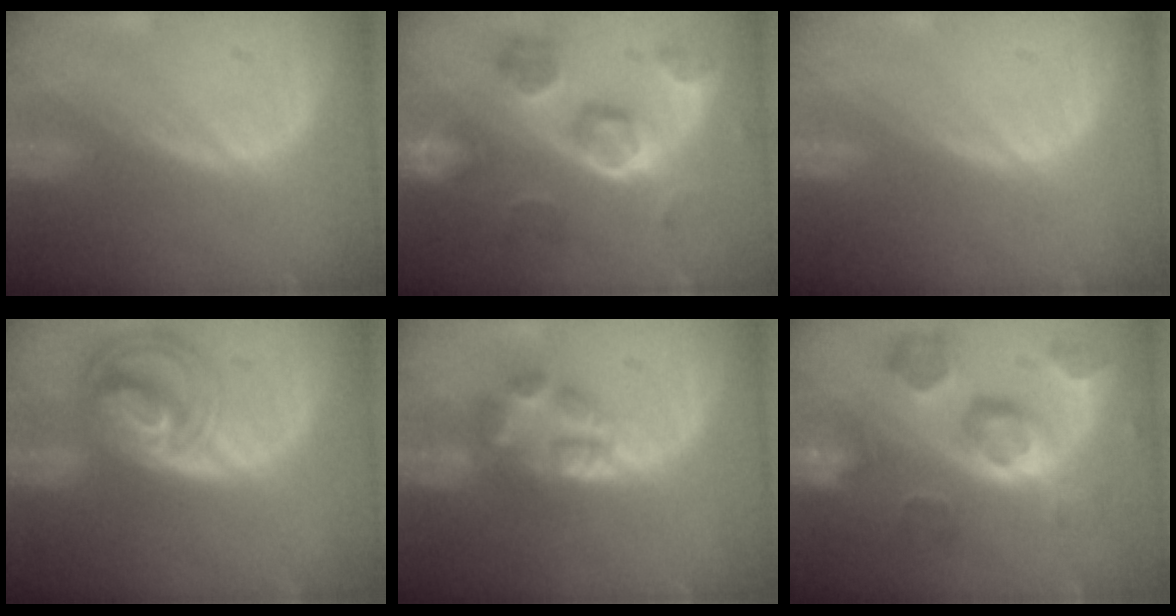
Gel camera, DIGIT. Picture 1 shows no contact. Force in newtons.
{"total": 9.4, "press": 9.0, "slide": 2.7}
{"total": 0.0}
{"total": 8.7, "press": 7.5, "slide": 4.4}
{"total": 5.7, "press": 5.3, "slide": 2.0}
{"total": 11.4, "press": 10.1, "slide": 5.3}